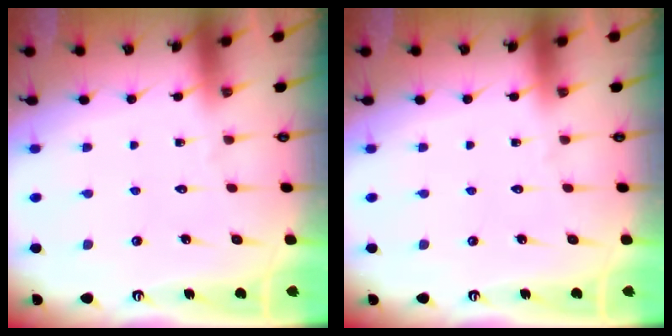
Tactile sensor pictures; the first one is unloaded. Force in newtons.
{"total": 0.0}